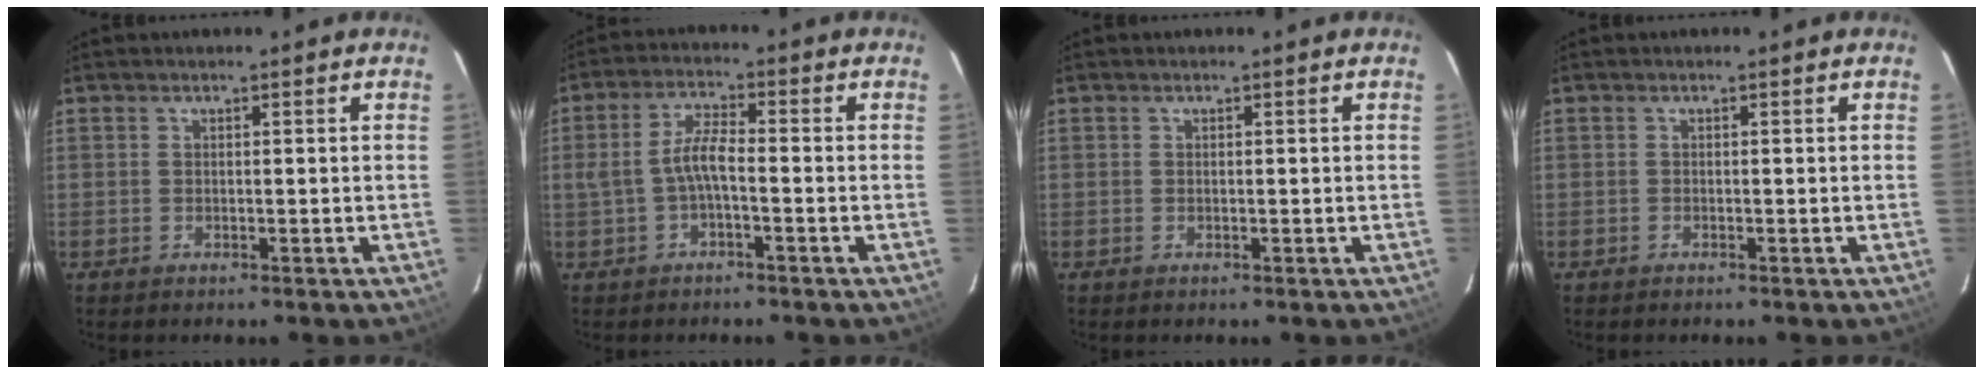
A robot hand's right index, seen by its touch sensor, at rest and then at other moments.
{"total": 4.7, "force": [-1.4, 1.2, 4.3], "torque": [-0.093, 0.011, -0.026]}
{"total": 0.0}
{"total": 0.0}